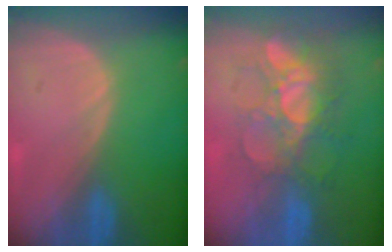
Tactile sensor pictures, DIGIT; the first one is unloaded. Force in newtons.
{"total": 9.7, "press": 8.5, "slide": 4.6}